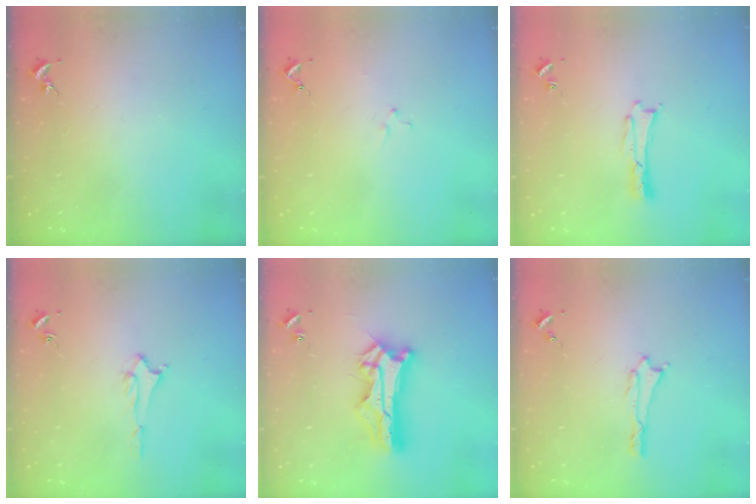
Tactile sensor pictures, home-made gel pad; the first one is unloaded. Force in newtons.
{"total": 0.8, "press": 0.8, "slide": 0.2}
{"total": 0.0}
{"total": 1.5, "press": 1.5, "slide": 0.2}
{"total": 11.6, "press": 11.6, "slide": 1.0}
{"total": 0.0}